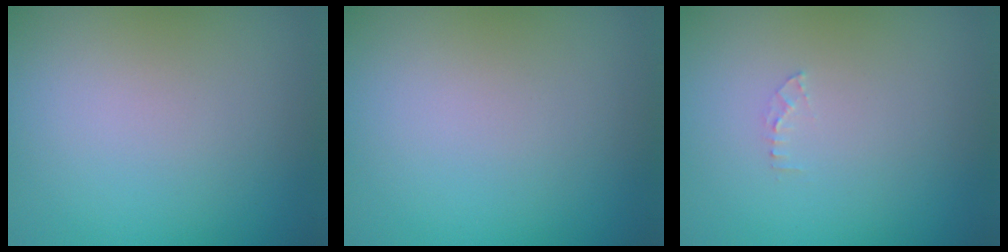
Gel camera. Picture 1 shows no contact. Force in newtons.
{"total": 0.0}
{"total": 0.7, "press": 0.7, "slide": 0.1}